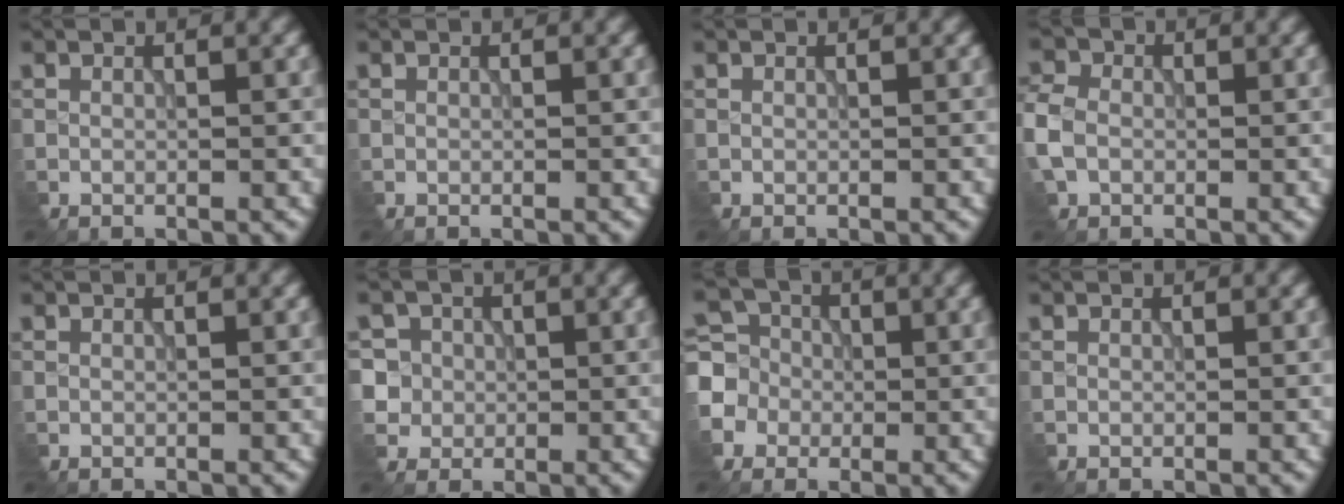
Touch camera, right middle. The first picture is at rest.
{"total": 0.0}
{"total": 0.0}
{"total": 3.9, "force": [-0.3, 3.1, 2.2], "torque": [-0.070, 0.003, -0.013]}
{"total": 0.0}
{"total": 5.1, "force": [1.5, 4.8, 1.3], "torque": [-0.037, 0.024, 0.009]}
{"total": 4.9, "force": [-1.2, 4.6, 1.4], "torque": [-0.033, 0.014, -0.036]}
{"total": 0.0}